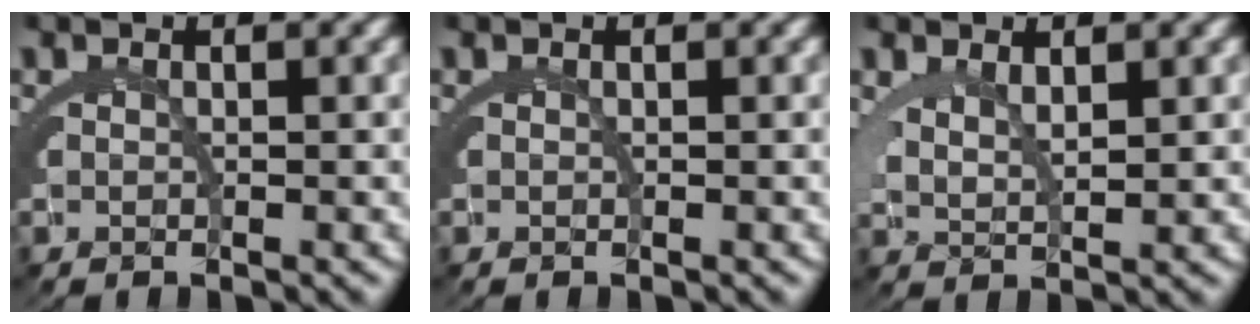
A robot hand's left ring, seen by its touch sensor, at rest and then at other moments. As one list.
[{"total": 0.0}, {"total": 2.3, "force": [1.4, 0.6, 1.6], "torque": [-0.041, -0.018, 0.039]}]